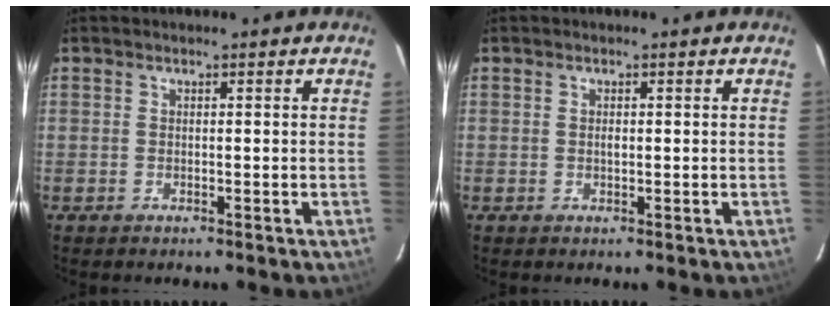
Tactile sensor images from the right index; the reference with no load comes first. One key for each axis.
{"total": 0.7, "fx": 0.0, "fy": 0.4, "fz": 0.6, "tx": -0.010, "ty": 0.002, "tz": 0.001}